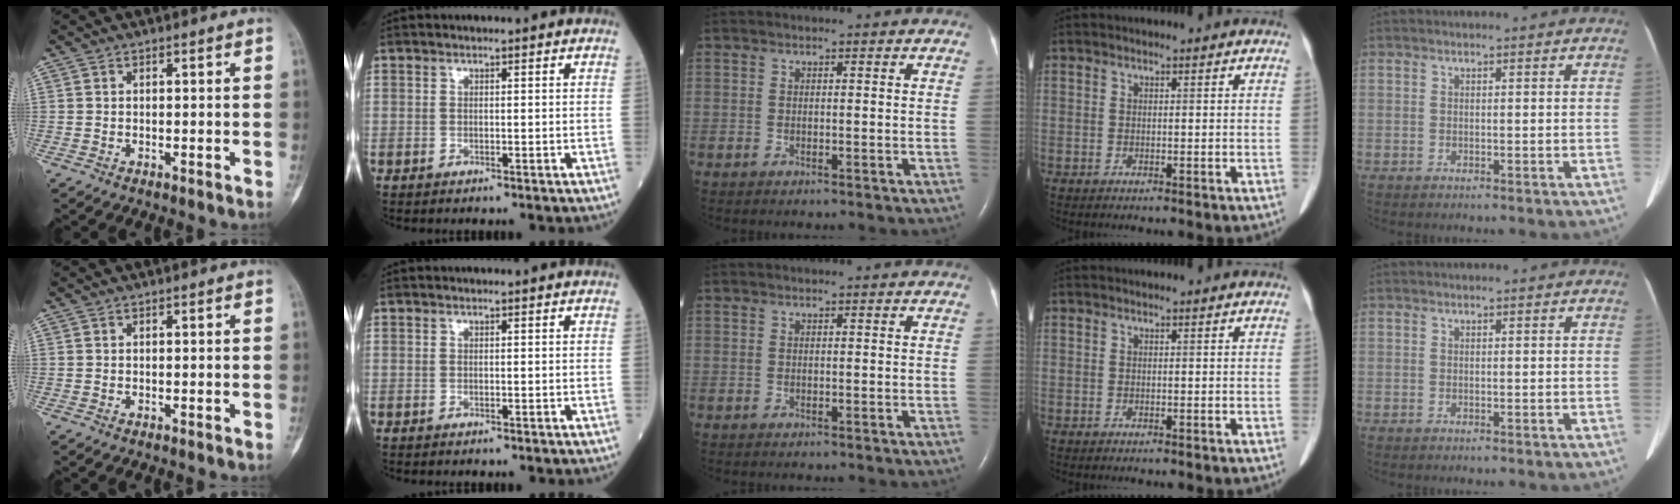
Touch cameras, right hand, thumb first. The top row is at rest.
{}